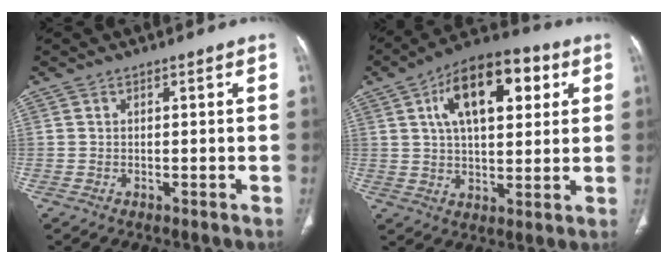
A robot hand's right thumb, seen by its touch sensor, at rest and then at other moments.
{"total": 17.6, "force": [6.0, 8.9, 14.0], "torque": [-0.191, 0.005, 0.092]}